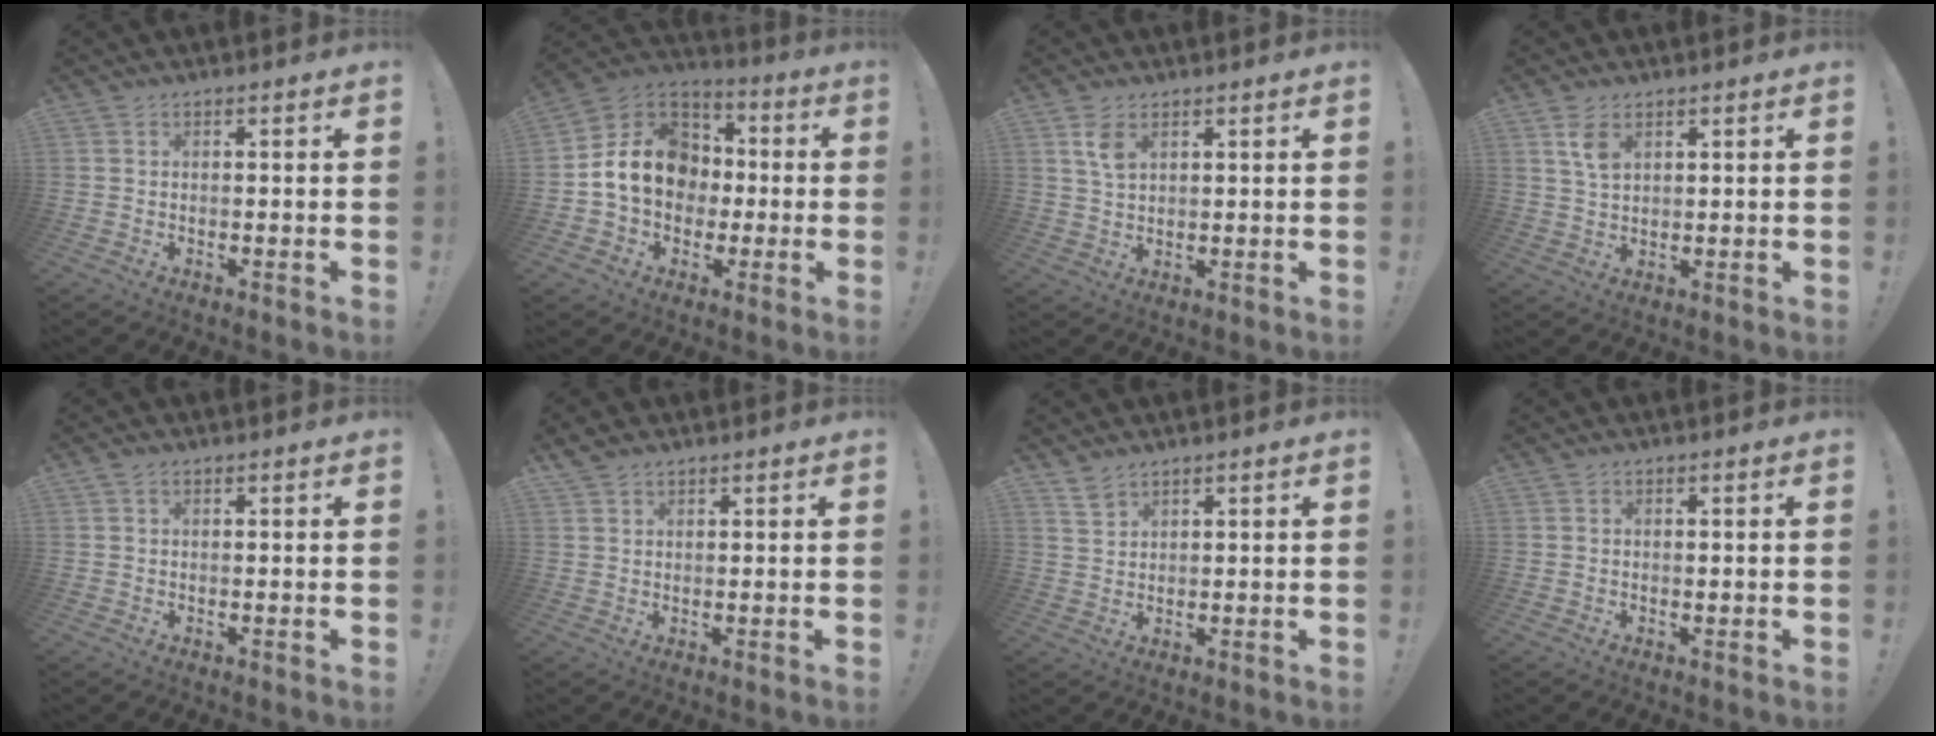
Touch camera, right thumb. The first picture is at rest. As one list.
[{"total": 16.9, "force": [0.2, 13.6, 10.1], "torque": [-0.152, 0.024, 0.014]}, {"total": 5.0, "force": [2.4, 2.5, 3.6], "torque": [-0.054, -0.010, 0.042]}, {"total": 5.2, "force": [2.6, 2.6, 3.7], "torque": [-0.065, -0.008, 0.048]}, {"total": 0.7, "force": [0.3, 0.5, 0.4], "torque": [-0.007, 0.002, 0.004]}, {"total": 2.8, "force": [2.3, 1.3, 0.9], "torque": [-0.012, -0.010, 0.044]}, {"total": 3.8, "force": [3.2, 1.6, 1.4], "torque": [-0.020, -0.023, 0.060]}, {"total": 0.5, "force": [0.3, 0.4, 0.0], "torque": [0.007, -0.001, 0.004]}]